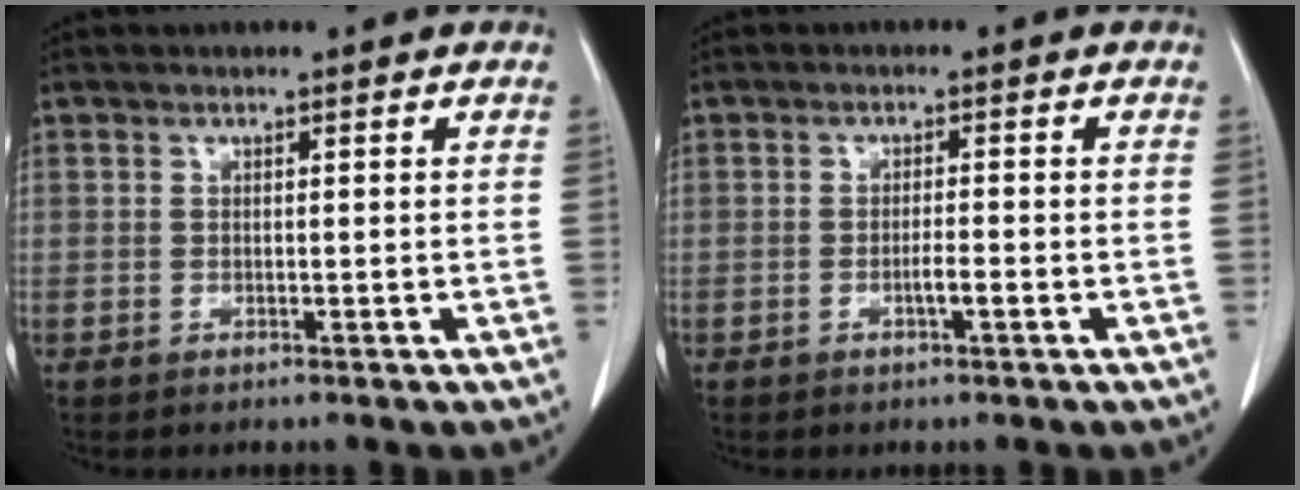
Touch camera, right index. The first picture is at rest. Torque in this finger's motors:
{"motor_torque": [0.42, -0.36, 0.30, 0.08]}